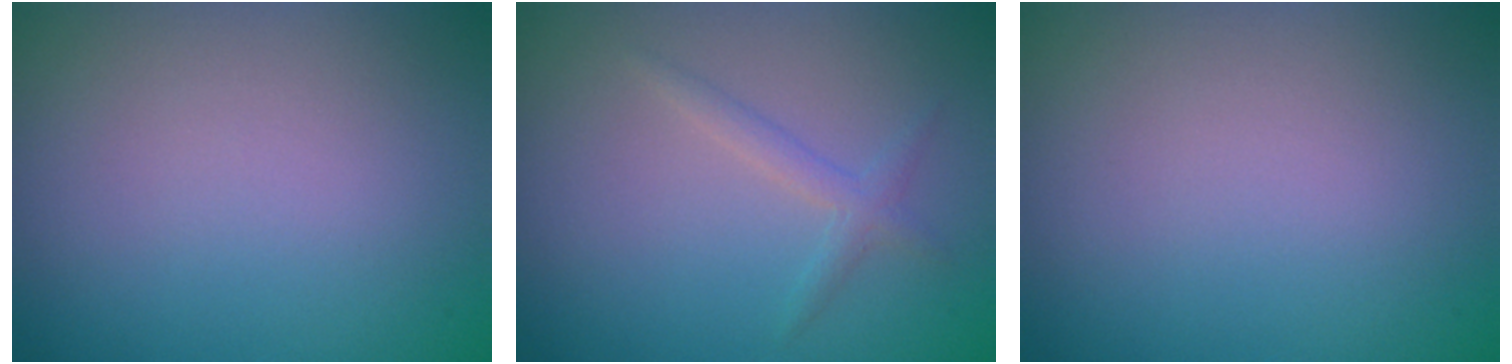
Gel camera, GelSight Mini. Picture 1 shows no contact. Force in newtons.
{"total": 1.5, "press": 1.5, "slide": 0.1}
{"total": 0.0}